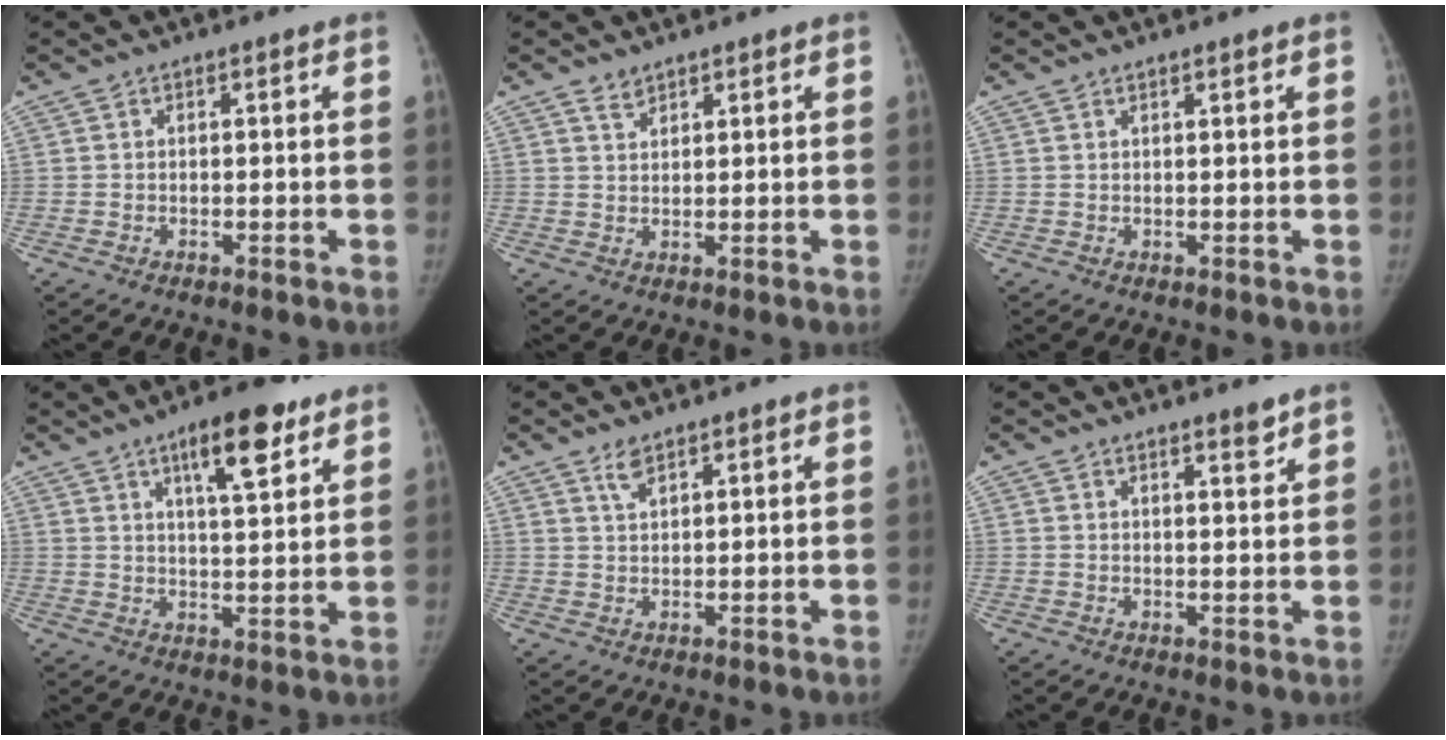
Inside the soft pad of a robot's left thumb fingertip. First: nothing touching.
{"total": 2.2, "force": [1.8, 1.1, 0.7], "torque": [-0.005, -0.011, 0.034]}
{"total": 0.7, "force": [0.6, 0.0, 0.3], "torque": [-0.007, -0.005, 0.013]}
{"total": 10.8, "force": [6.4, 3.1, 8.1], "torque": [-0.108, -0.032, 0.098]}
{"total": 2.6, "force": [2.0, 0.9, 1.4], "torque": [-0.026, -0.008, 0.044]}
{"total": 2.6, "force": [2.2, 0.3, 1.3], "torque": [-0.012, -0.021, 0.034]}